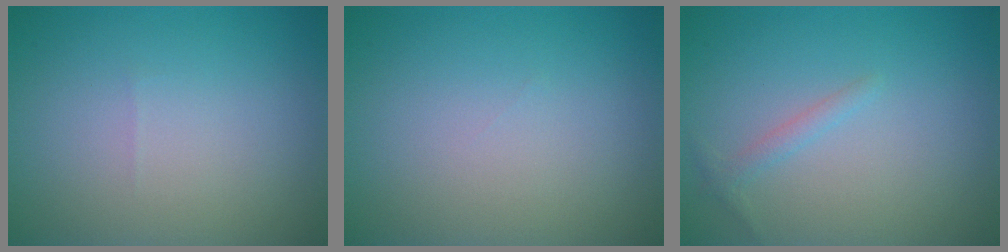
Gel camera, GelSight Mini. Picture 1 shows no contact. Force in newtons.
{"total": 0.0}
{"total": 1.1, "press": 1.1, "slide": 0.1}